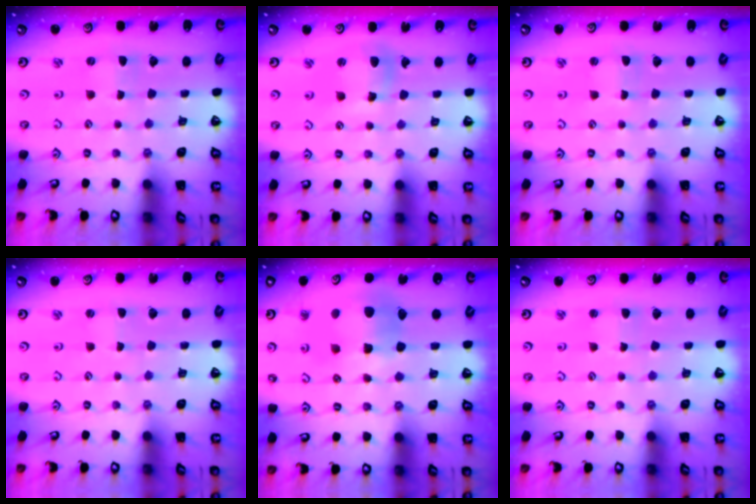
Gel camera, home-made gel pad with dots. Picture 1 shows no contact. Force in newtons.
{"total": 9.2, "press": 9.1, "slide": 1.3}
{"total": 0.6, "press": 0.5, "slide": 0.2}
{"total": 0.0}
{"total": 11.0, "press": 10.9, "slide": 1.4}
{"total": 2.5, "press": 2.4, "slide": 0.4}